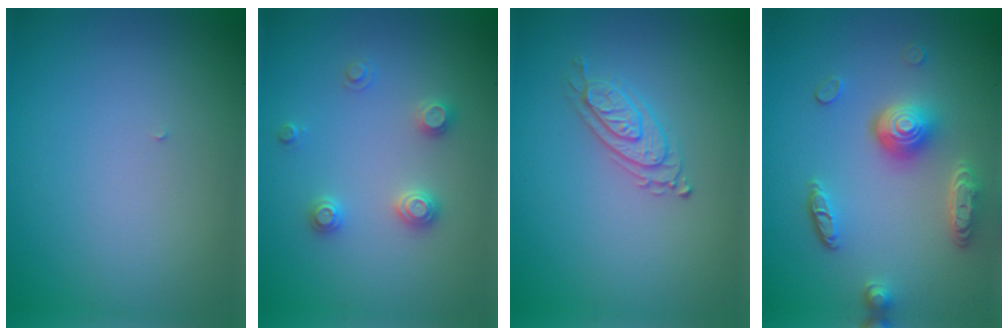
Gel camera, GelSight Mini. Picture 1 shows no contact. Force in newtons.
{"total": 2.3, "press": 2.3, "slide": 0.2}
{"total": 2.2, "press": 2.0, "slide": 0.8}
{"total": 5.0, "press": 3.7, "slide": 3.3}